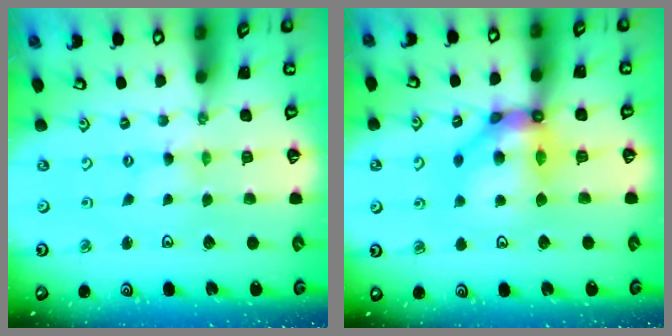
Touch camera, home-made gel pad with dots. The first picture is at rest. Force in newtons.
{"total": 12.8, "press": 12.6, "slide": 2.2}